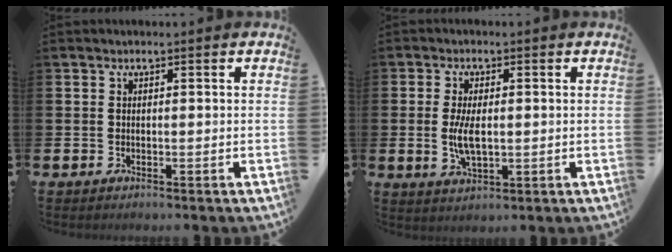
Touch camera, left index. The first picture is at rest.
{"total": 4.9, "force": [0.0, 2.3, 4.3], "torque": [-0.092, -0.002, -0.006]}